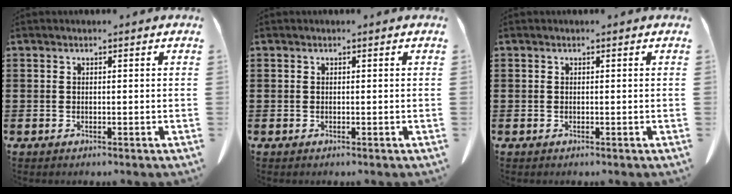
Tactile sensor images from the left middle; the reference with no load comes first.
{"total": 0.0}
{"total": 0.0}